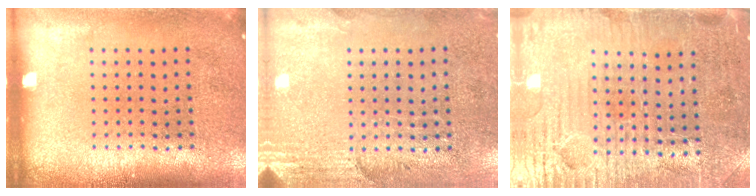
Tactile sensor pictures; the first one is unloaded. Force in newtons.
{"total": 2.8, "press": 2.4, "slide": 1.4}
{"total": 3.7, "press": 3.4, "slide": 1.3}